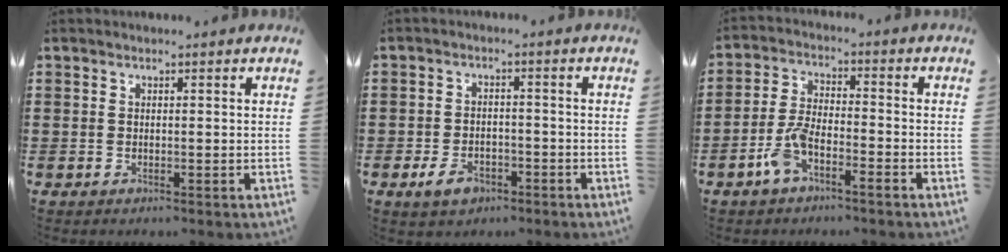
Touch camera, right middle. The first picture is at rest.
{"total": 3.7, "force": [-2.2, 1.9, 2.2], "torque": [-0.045, 0.003, -0.043]}
{"total": 5.6, "force": [-3.4, 1.6, 4.1], "torque": [-0.102, -0.001, -0.069]}